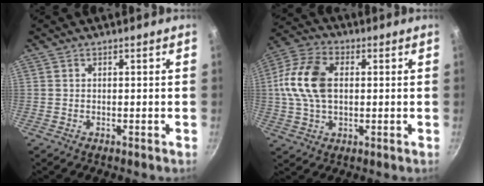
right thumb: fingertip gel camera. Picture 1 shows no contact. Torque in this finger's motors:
{"motor_torque": [1.89, 2.03, 1.28, -0.70, 0.23]}